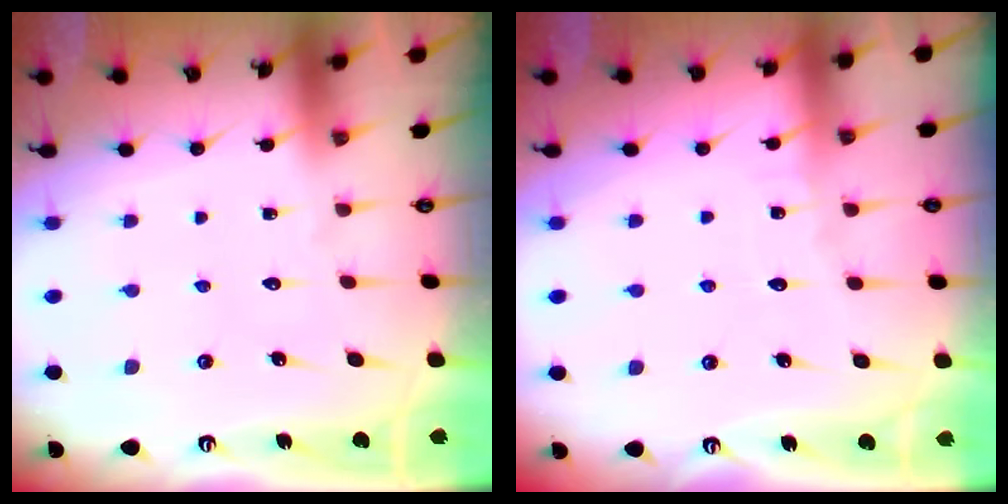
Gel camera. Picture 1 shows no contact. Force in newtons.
{"total": 2.4, "press": 2.4, "slide": 0.3}